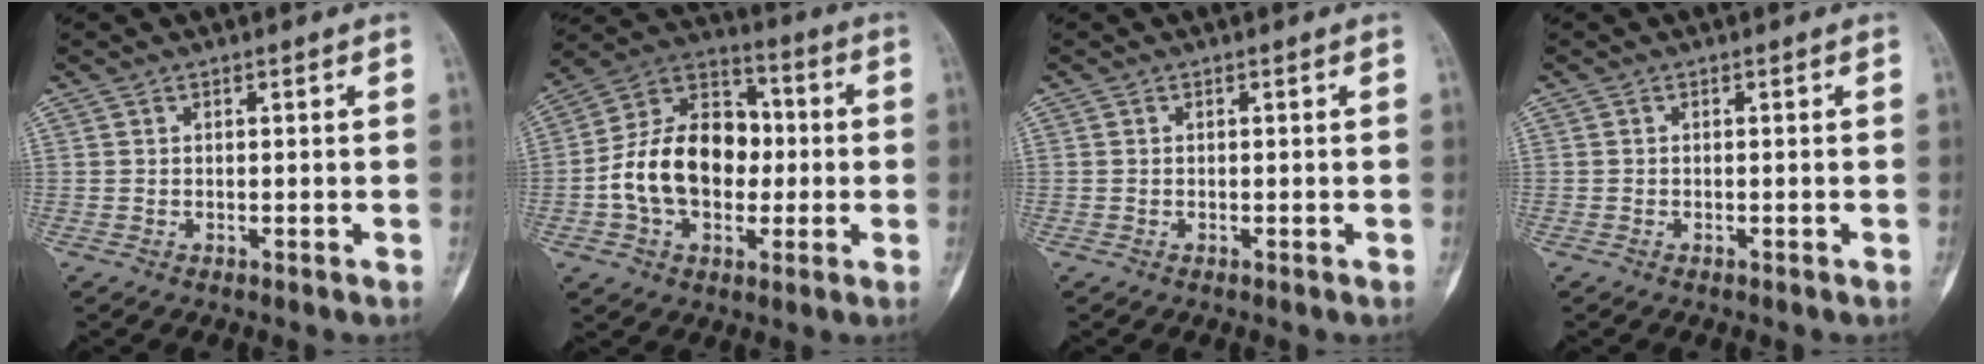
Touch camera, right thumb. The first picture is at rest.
{"total": 18.2, "force": [-1.6, 12.8, 12.8], "torque": [-0.189, 0.037, -0.029]}
{"total": 0.0}
{"total": 0.0}